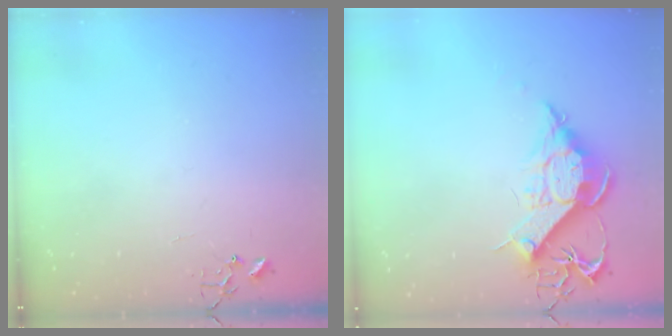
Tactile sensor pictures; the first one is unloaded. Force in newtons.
{"total": 12.5, "press": 12.4, "slide": 1.0}